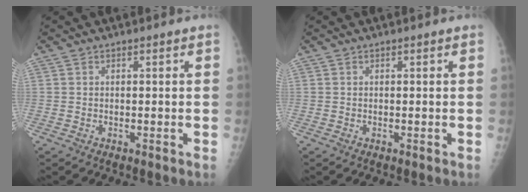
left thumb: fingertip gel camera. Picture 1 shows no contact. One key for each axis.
{"total": 0.0}